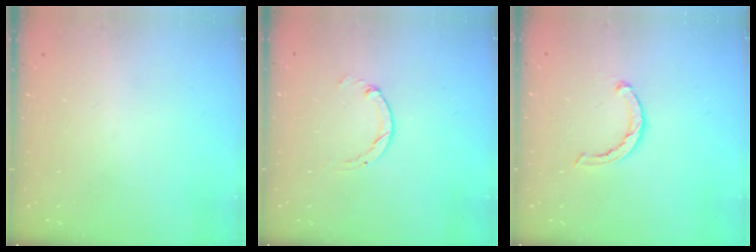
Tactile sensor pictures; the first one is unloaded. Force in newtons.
{"total": 0.7, "press": 0.7, "slide": 0.2}
{"total": 2.7, "press": 2.7, "slide": 0.4}